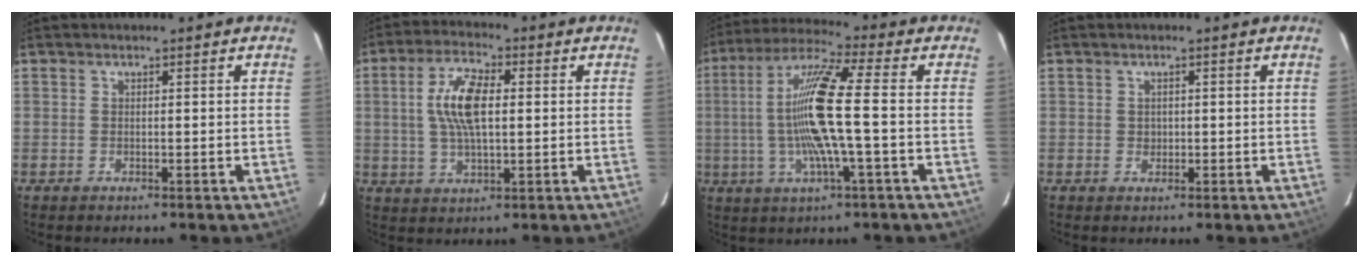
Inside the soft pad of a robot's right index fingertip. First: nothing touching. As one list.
[{"total": 9.4, "force": [1.2, 3.8, 8.5], "torque": [-0.168, 0.012, 0.022]}, {"total": 13.9, "force": [-1.2, 0.1, 13.8], "torque": [-0.267, 0.002, -0.026]}, {"total": 1.1, "force": [0.0, 1.1, 0.2], "torque": [0.002, 0.002, 0.001]}]